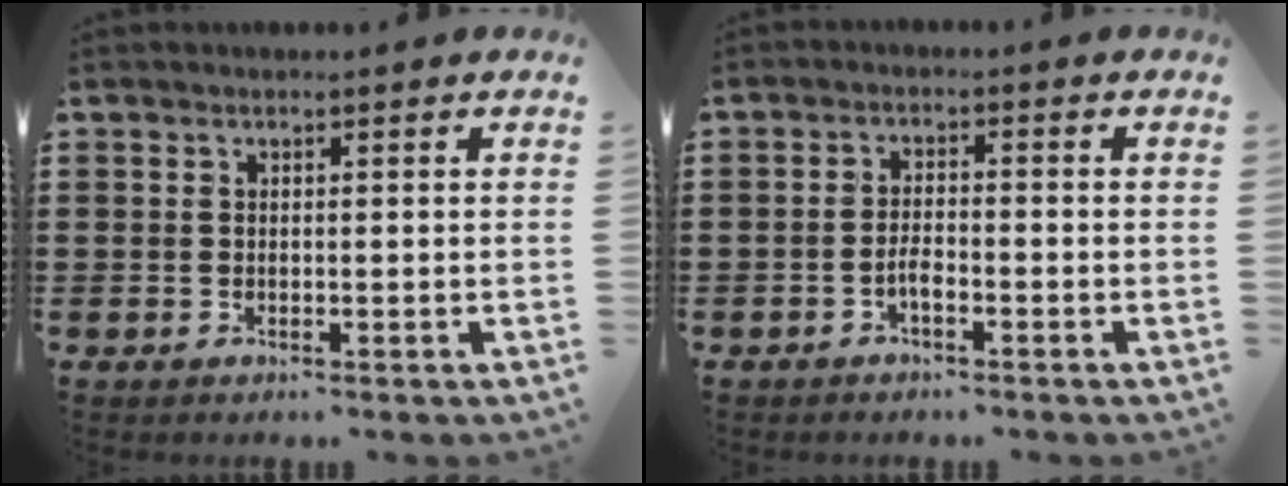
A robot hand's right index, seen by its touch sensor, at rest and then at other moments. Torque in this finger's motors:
{"motor_torque": [0.42, 0.00, 0.03, 0.04]}